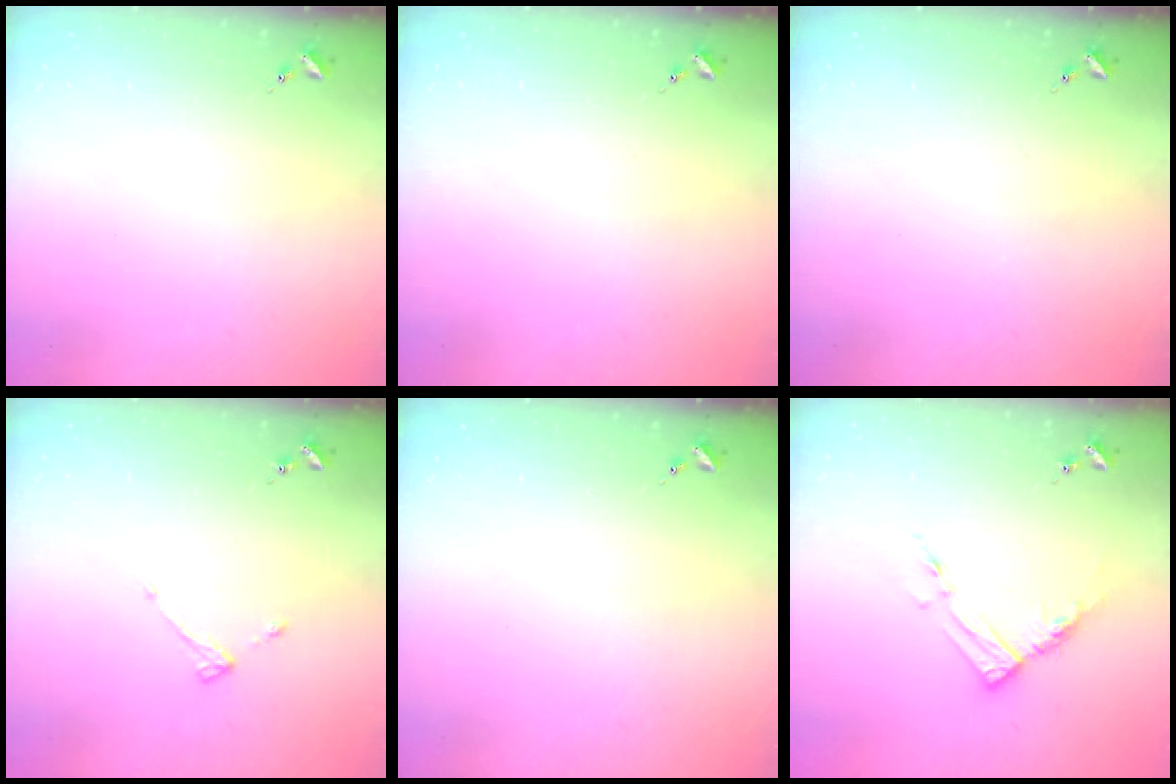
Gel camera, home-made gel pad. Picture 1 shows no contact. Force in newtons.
{"total": 0.0}
{"total": 0.0}
{"total": 2.9, "press": 2.9, "slide": 0.5}
{"total": 0.0}
{"total": 8.8, "press": 8.8, "slide": 0.6}